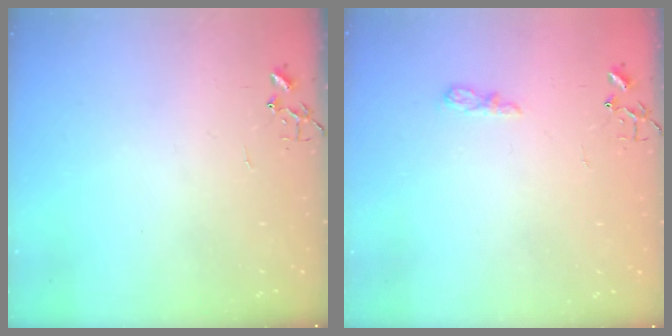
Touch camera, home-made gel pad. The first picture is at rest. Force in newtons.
{"total": 6.2, "press": 6.1, "slide": 0.7}